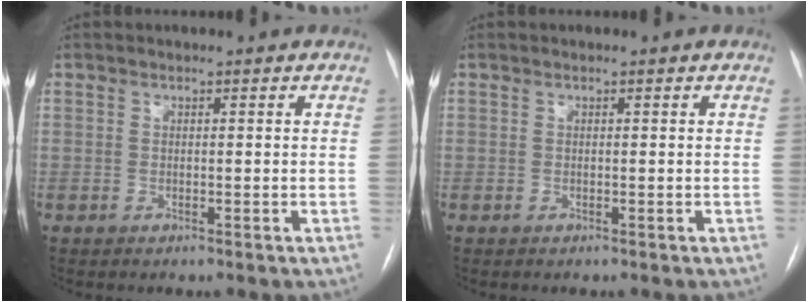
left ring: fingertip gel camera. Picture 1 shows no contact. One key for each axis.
{"total": 0.0}